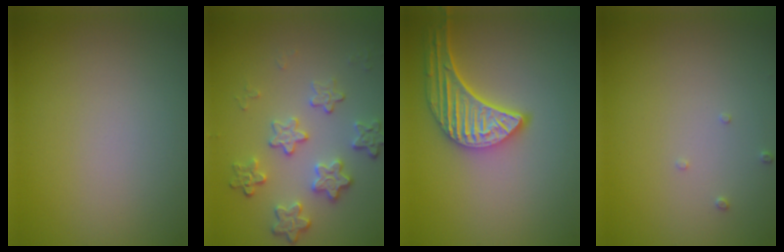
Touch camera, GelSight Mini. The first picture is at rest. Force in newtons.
{"total": 3.9, "press": 3.2, "slide": 2.2}
{"total": 5.2, "press": 4.3, "slide": 3.0}
{"total": 0.7, "press": 0.7, "slide": 0.2}